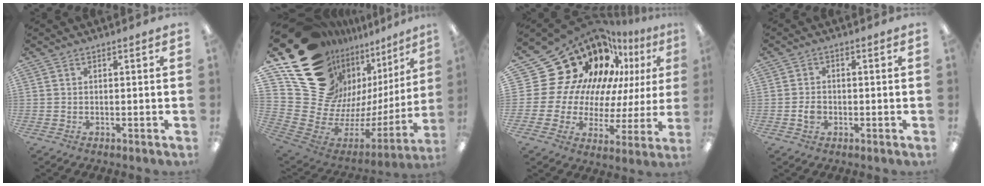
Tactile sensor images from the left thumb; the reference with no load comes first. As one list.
[{"total": 25.7, "force": [12.5, 18.5, 12.8], "torque": [-0.191, -0.127, 0.306]}, {"total": 23.1, "force": [15.2, 14.9, 8.8], "torque": [-0.146, -0.142, 0.320]}, {"total": 2.7, "force": [-0.7, 2.2, 1.5], "torque": [-0.024, 0.005, -0.013]}]